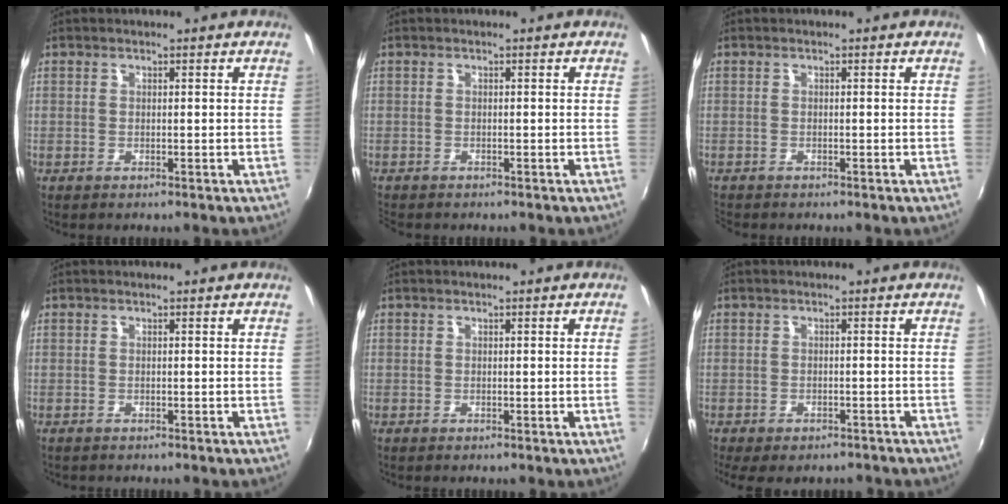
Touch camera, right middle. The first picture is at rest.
{"total": 1.5, "force": [-1.4, 0.5, 0.3], "torque": [-0.009, -0.010, -0.023]}
{"total": 1.0, "force": [-1.0, 0.3, 0.1], "torque": [-0.005, -0.006, -0.019]}
{"total": 0.6, "force": [-0.5, 0.3, 0.0], "torque": [-0.001, -0.002, -0.009]}
{"total": 0.5, "force": [0.0, -0.3, 0.4], "torque": [-0.003, -0.002, 0.000]}
{"total": 7.9, "force": [-6.2, 3.0, 3.9], "torque": [-0.086, -0.029, -0.086]}